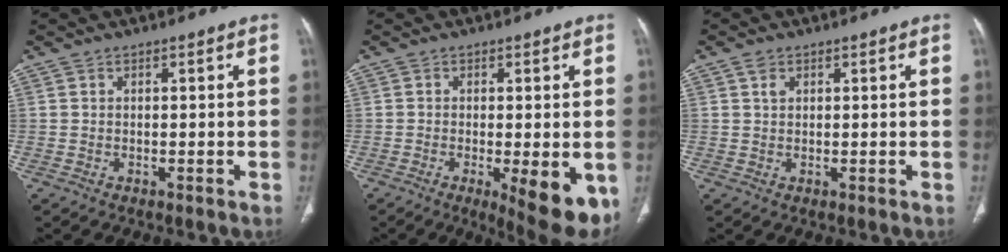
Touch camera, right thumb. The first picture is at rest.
{"total": 9.8, "force": [-3.2, 2.8, 8.9], "torque": [-0.114, -0.019, -0.039]}
{"total": 1.6, "force": [0.8, 1.1, 0.8], "torque": [-0.010, 0.000, 0.014]}